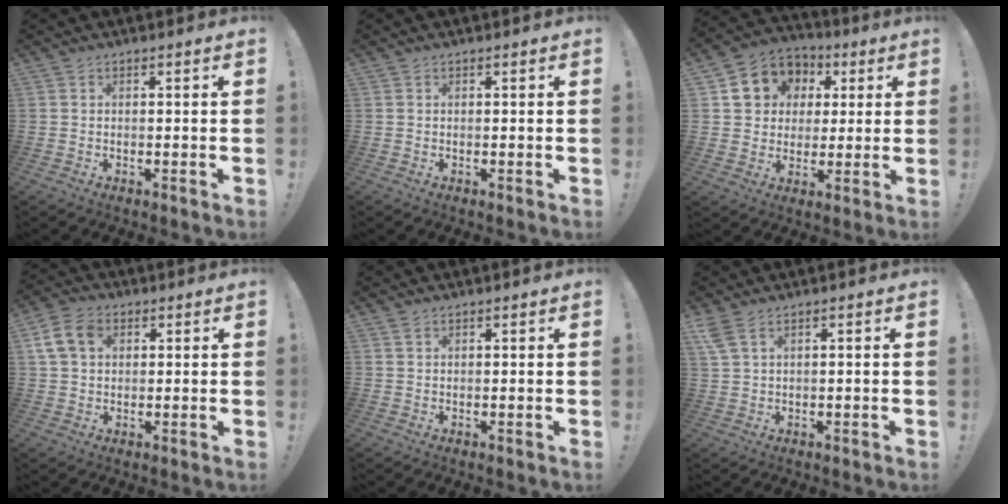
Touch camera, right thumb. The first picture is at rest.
{"total": 0.0}
{"total": 10.3, "force": [3.0, 9.3, 3.2], "torque": [-0.042, -0.015, 0.062]}
{"total": 9.9, "force": [3.3, 7.1, 6.1], "torque": [-0.120, 0.002, 0.067]}
{"total": 0.9, "force": [0.7, 0.5, 0.4], "torque": [-0.004, -0.001, 0.013]}
{"total": 4.2, "force": [2.6, 1.4, 2.9], "torque": [-0.057, -0.004, 0.051]}